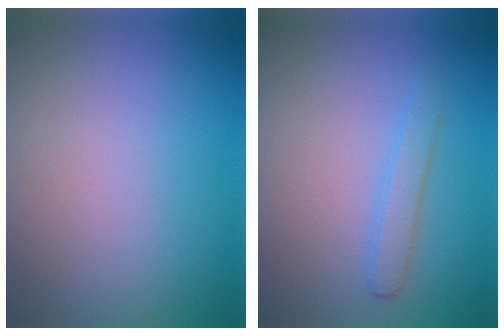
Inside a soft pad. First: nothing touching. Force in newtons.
{"total": 1.7, "press": 1.7, "slide": 0.1}